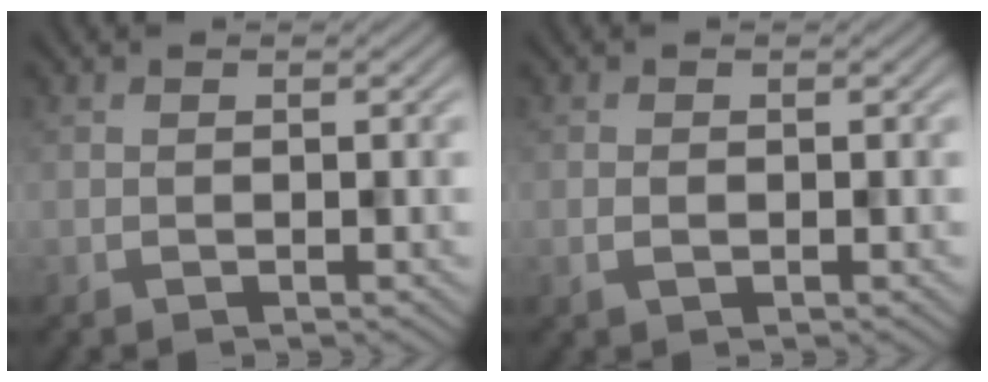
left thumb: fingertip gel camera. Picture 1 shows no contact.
{"total": 1.1, "force": [-0.4, 0.7, 0.7], "torque": [-0.014, -0.003, -0.005]}